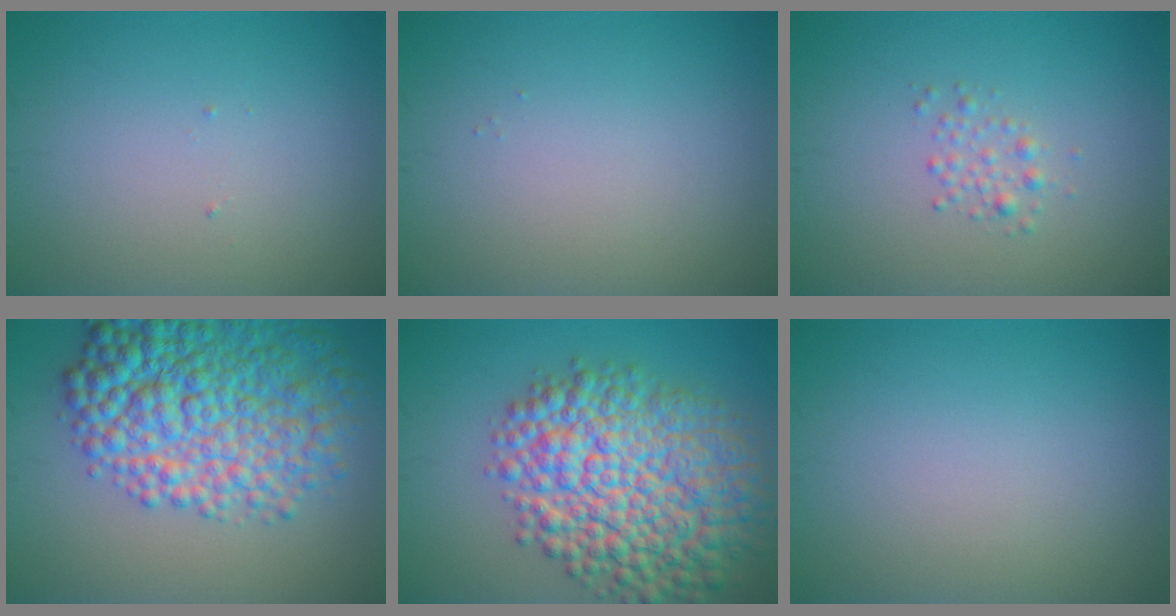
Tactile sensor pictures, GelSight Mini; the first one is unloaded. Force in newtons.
{"total": 0.0}
{"total": 1.3, "press": 1.3, "slide": 0.0}
{"total": 9.9, "press": 9.9, "slide": 0.3}
{"total": 11.8, "press": 11.8, "slide": 0.4}
{"total": 0.0}